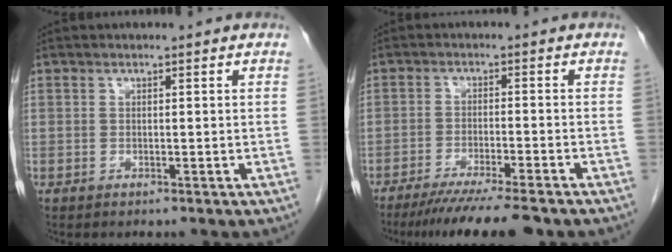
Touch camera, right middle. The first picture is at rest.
{"total": 11.0, "force": [-9.1, 0.0, 6.1], "torque": [-0.080, -0.026, -0.142]}